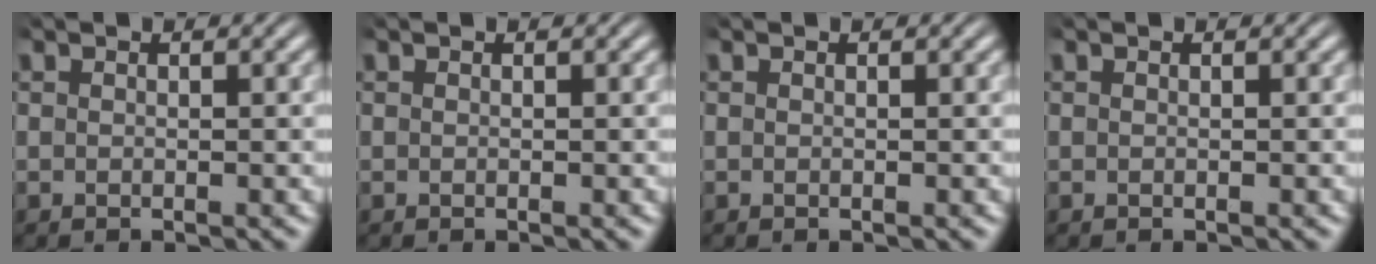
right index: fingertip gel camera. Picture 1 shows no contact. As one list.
[{"total": 0.0}, {"total": 0.0}, {"total": 0.0}]